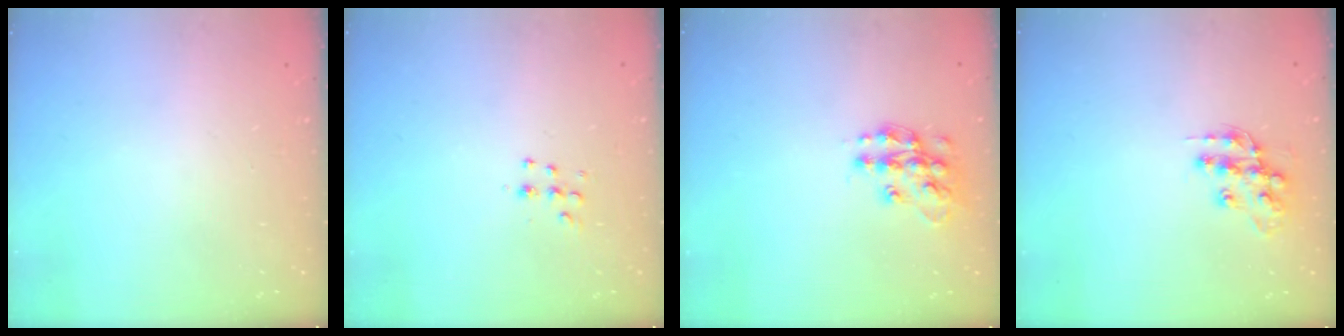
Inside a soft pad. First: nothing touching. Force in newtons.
{"total": 5.2, "press": 5.1, "slide": 1.0}
{"total": 13.3, "press": 13.3, "slide": 0.9}
{"total": 13.0, "press": 13.0, "slide": 1.0}